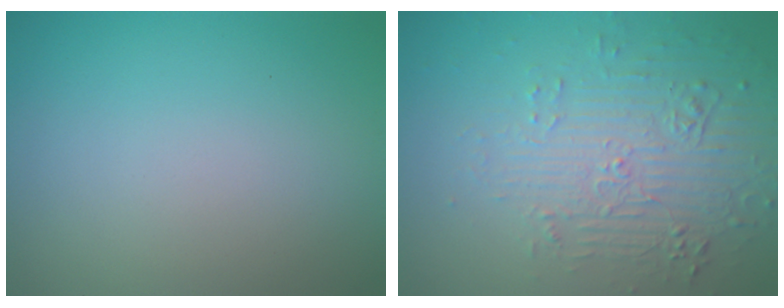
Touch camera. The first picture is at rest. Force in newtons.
{"total": 5.9, "press": 3.6, "slide": 4.7}